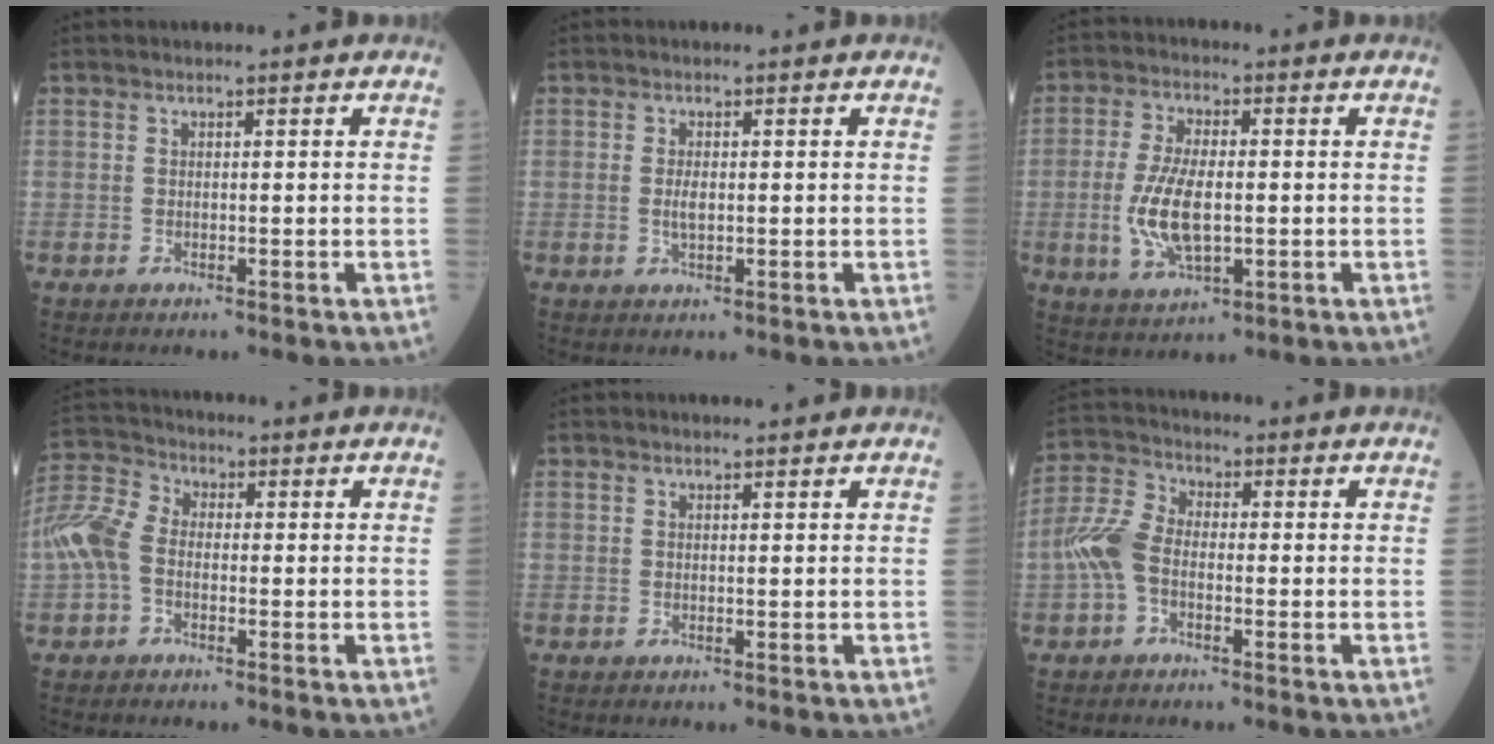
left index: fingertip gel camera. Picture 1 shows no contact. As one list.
[{"total": 1.7, "force": [-0.1, 0.6, 1.6], "torque": [-0.032, -0.001, 0.000]}, {"total": 8.9, "force": [-1.2, 3.5, 8.1], "torque": [-0.176, -0.002, -0.018]}, {"total": 7.5, "force": [-1.3, 4.8, 5.6], "torque": [-0.145, 0.020, -0.037]}, {"total": 0.9, "force": [0.9, -0.1, 0.1], "torque": [-0.006, -0.001, 0.015]}, {"total": 5.9, "force": [-1.6, 3.5, 4.6], "torque": [-0.118, 0.014, -0.043]}]